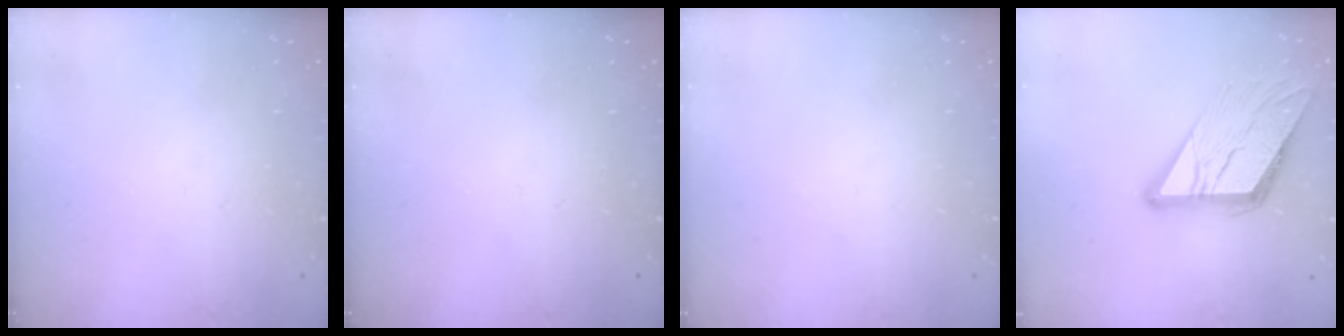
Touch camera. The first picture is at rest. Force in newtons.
{"total": 0.0}
{"total": 0.0}
{"total": 16.2, "press": 16.1, "slide": 1.8}